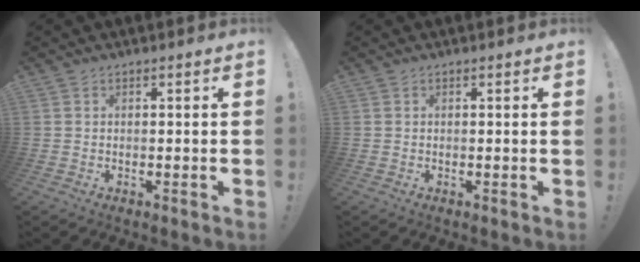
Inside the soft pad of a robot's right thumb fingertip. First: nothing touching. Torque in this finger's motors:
{"motor_torque": [-0.18, 0.25, 0.14, 0.05, 0.00]}